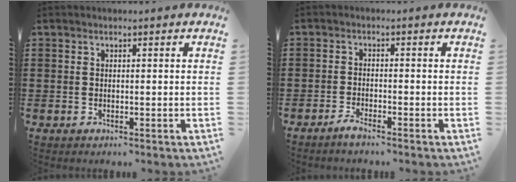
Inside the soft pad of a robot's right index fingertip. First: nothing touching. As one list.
[{"total": 1.8, "force": [-1.7, 0.0, 0.7], "torque": [-0.020, -0.002, -0.034]}]